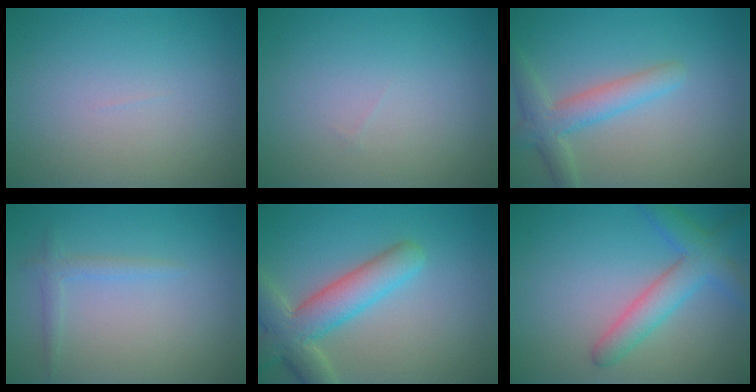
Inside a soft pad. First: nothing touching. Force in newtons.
{"total": 0.0}
{"total": 3.4, "press": 3.4, "slide": 0.3}
{"total": 1.3, "press": 1.3, "slide": 0.1}
{"total": 6.1, "press": 6.1, "slide": 0.7}
{"total": 4.2, "press": 4.2, "slide": 0.2}